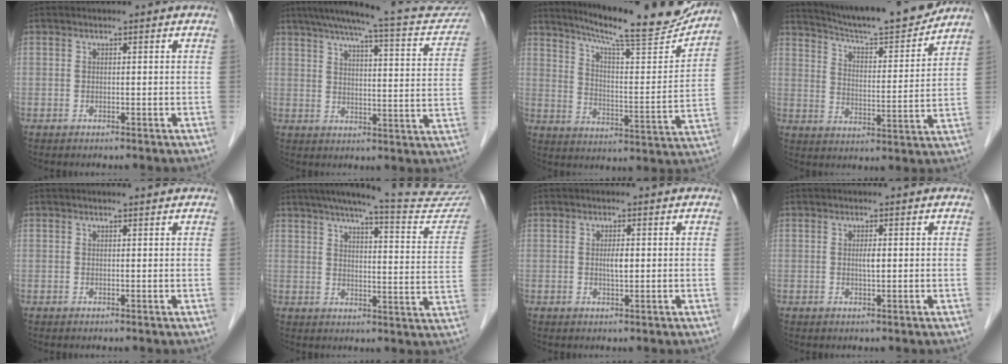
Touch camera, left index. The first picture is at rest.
{"total": 20.8, "force": [18.2, 2.9, 9.6], "torque": [-0.131, -0.004, 0.220]}
{"total": 19.7, "force": [17.9, 1.1, 8.3], "torque": [-0.134, -0.039, 0.252]}
{"total": 15.9, "force": [14.8, 0.0, 5.8], "torque": [-0.097, -0.009, 0.224]}
{"total": 1.0, "force": [1.0, -0.2, 0.3], "torque": [-0.010, 0.001, 0.015]}
{"total": 22.9, "force": [20.8, 1.0, 9.5], "torque": [-0.130, -0.058, 0.249]}
{"total": 1.7, "force": [0.2, 0.3, 1.6], "torque": [-0.030, 0.000, 0.003]}
{"total": 1.2, "force": [0.1, 0.1, 1.2], "torque": [-0.024, -0.001, 0.002]}